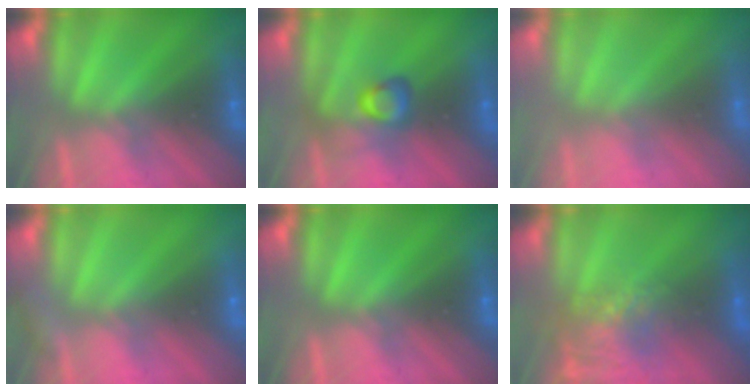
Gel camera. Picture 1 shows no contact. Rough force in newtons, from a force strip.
{"total": 2.8}
{"total": 2.7}
{"total": 2.3}
{"total": 0.0}
{"total": 10.3}